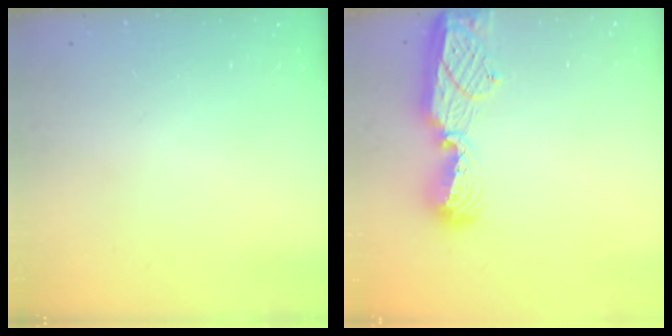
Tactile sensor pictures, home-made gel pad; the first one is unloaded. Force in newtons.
{"total": 10.7, "press": 10.7, "slide": 1.0}